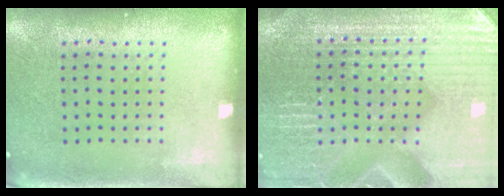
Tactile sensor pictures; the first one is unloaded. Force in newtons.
{"total": 4.9, "press": 4.6, "slide": 1.5}